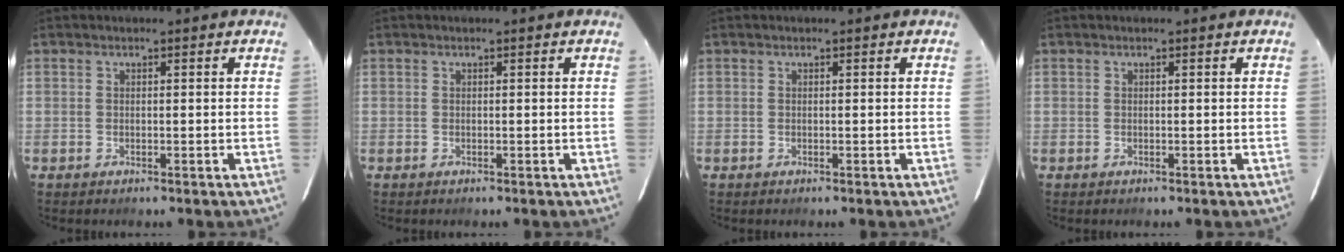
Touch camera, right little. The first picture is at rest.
{"total": 0.0}
{"total": 0.0}
{"total": 0.0}